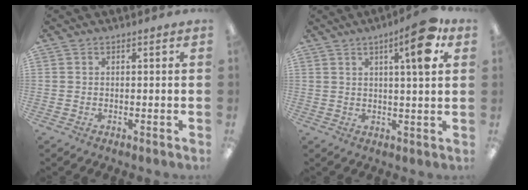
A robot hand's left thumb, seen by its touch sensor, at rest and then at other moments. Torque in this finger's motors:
{"motor_torque": [-0.21, 0.40, 0.99, -0.71, 0.03]}